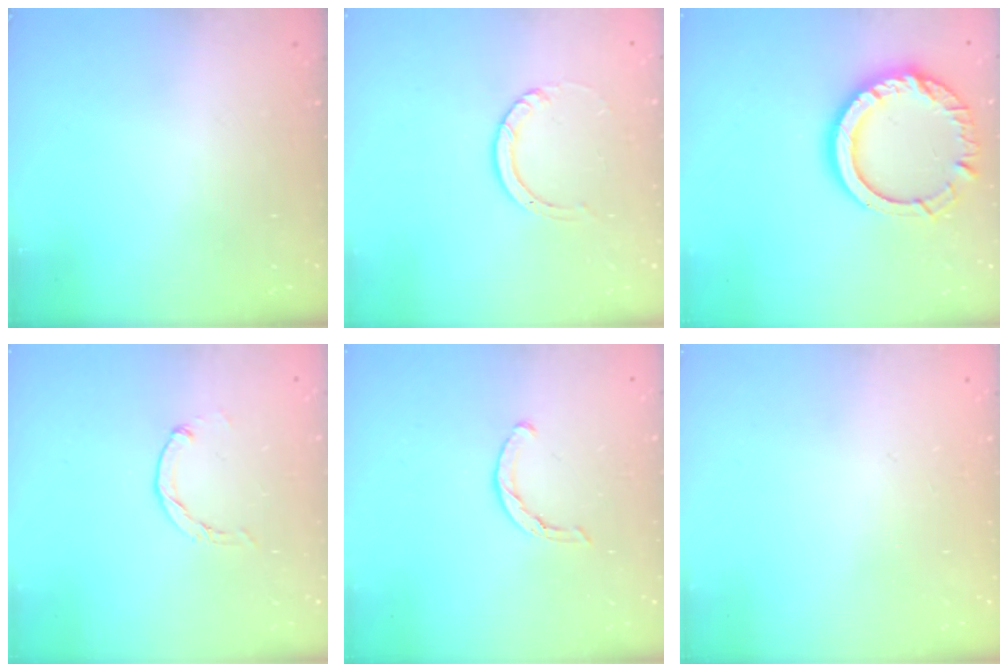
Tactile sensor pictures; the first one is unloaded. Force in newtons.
{"total": 3.0, "press": 3.0, "slide": 0.3}
{"total": 15.6, "press": 15.5, "slide": 1.4}
{"total": 0.0}
{"total": 3.4, "press": 3.4, "slide": 0.7}
{"total": 2.6, "press": 2.6, "slide": 0.2}